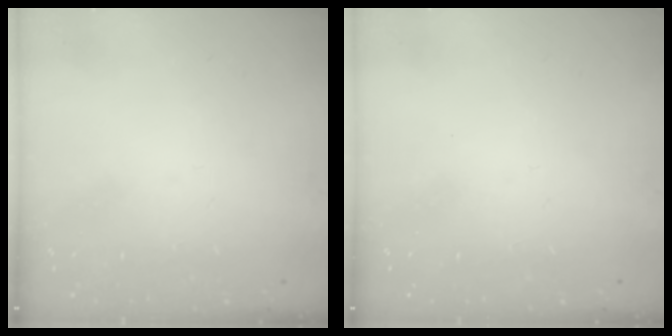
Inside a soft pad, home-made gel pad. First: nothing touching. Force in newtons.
{"total": 0.0}